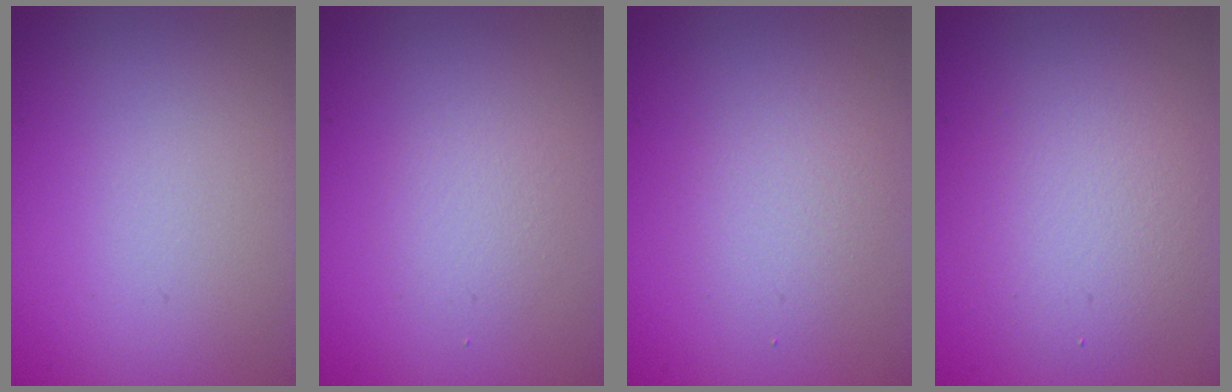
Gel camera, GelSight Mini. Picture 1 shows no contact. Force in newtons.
{"total": 1.3, "press": 1.3, "slide": 0.1}
{"total": 2.2, "press": 2.2, "slide": 0.1}
{"total": 3.9, "press": 3.9, "slide": 0.4}